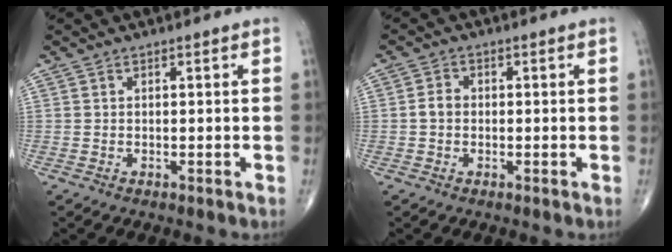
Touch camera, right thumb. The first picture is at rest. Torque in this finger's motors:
{"motor_torque": [0.47, 0.33, 0.25, -0.16, -0.02]}